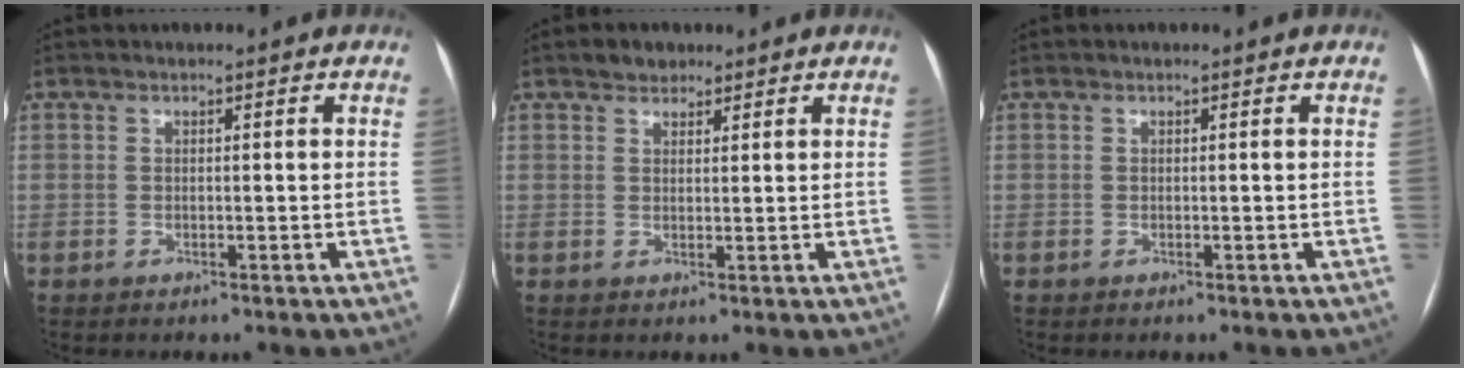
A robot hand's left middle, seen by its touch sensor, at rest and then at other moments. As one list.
[{"total": 2.5, "force": [1.9, 1.5, 0.5], "torque": [-0.009, 0.007, 0.029]}, {"total": 0.0}]